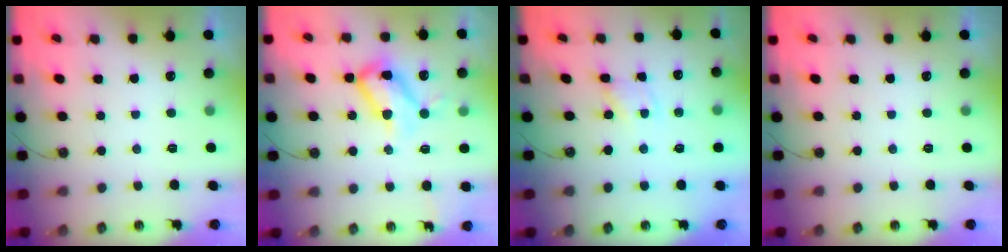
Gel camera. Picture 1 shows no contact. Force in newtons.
{"total": 13.6, "press": 13.6, "slide": 0.9}
{"total": 1.2, "press": 1.2, "slide": 0.1}
{"total": 0.0}